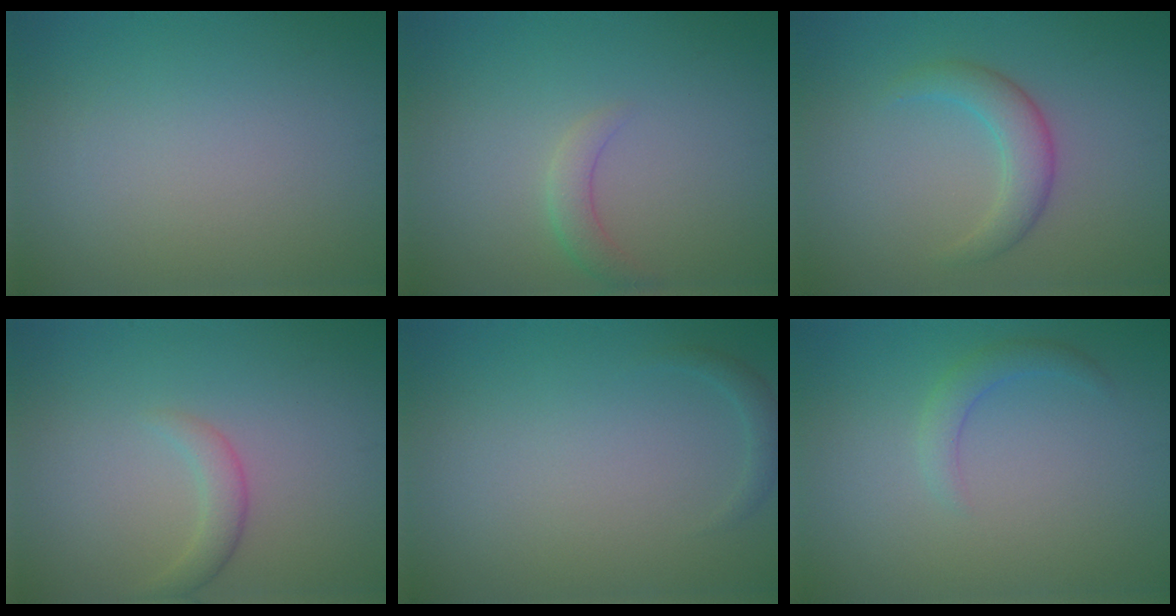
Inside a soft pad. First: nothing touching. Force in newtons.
{"total": 1.8, "press": 1.8, "slide": 0.1}
{"total": 3.0, "press": 3.0, "slide": 0.2}
{"total": 1.9, "press": 1.9, "slide": 0.0}
{"total": 0.9, "press": 0.9, "slide": 0.1}
{"total": 1.7, "press": 1.7, "slide": 0.1}